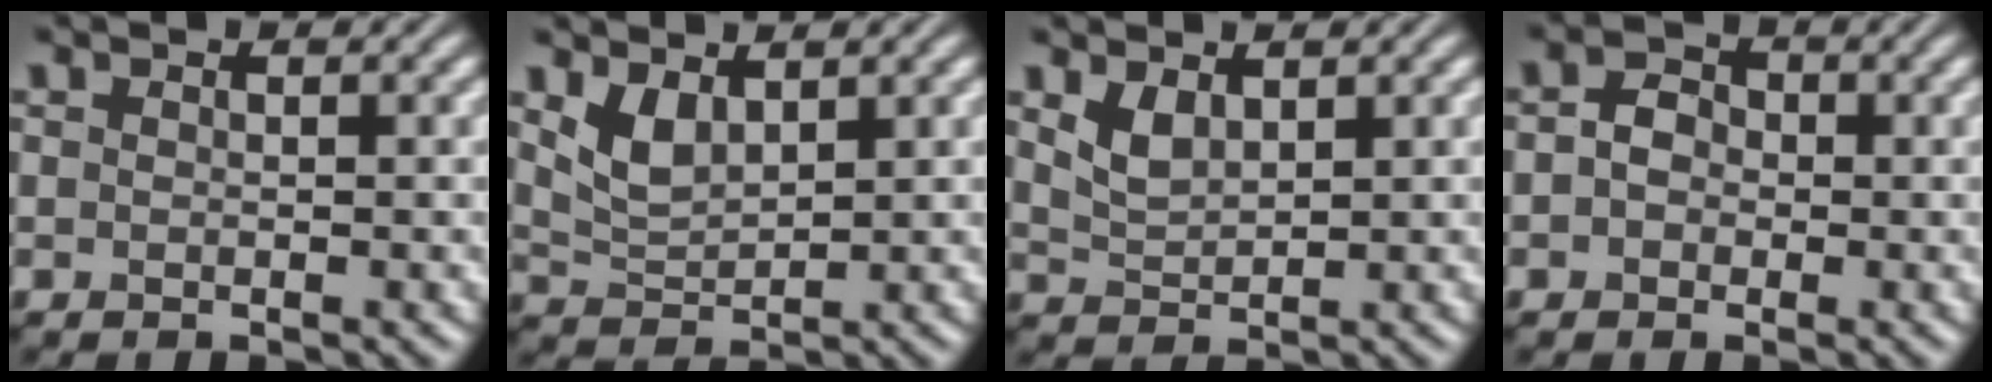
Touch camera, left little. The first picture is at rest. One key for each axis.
{"total": 2.7, "fx": 1.6, "fy": 1.3, "fz": 1.7, "tx": -0.042, "ty": -0.007, "tz": 0.040}
{"total": 2.1, "fx": 1.3, "fy": 1.1, "fz": 1.3, "tx": -0.032, "ty": -0.003, "tz": 0.033}
{"total": 2.4, "fx": -0.1, "fy": 2.0, "fz": 1.3, "tx": -0.017, "ty": 0.005, "tz": -0.015}